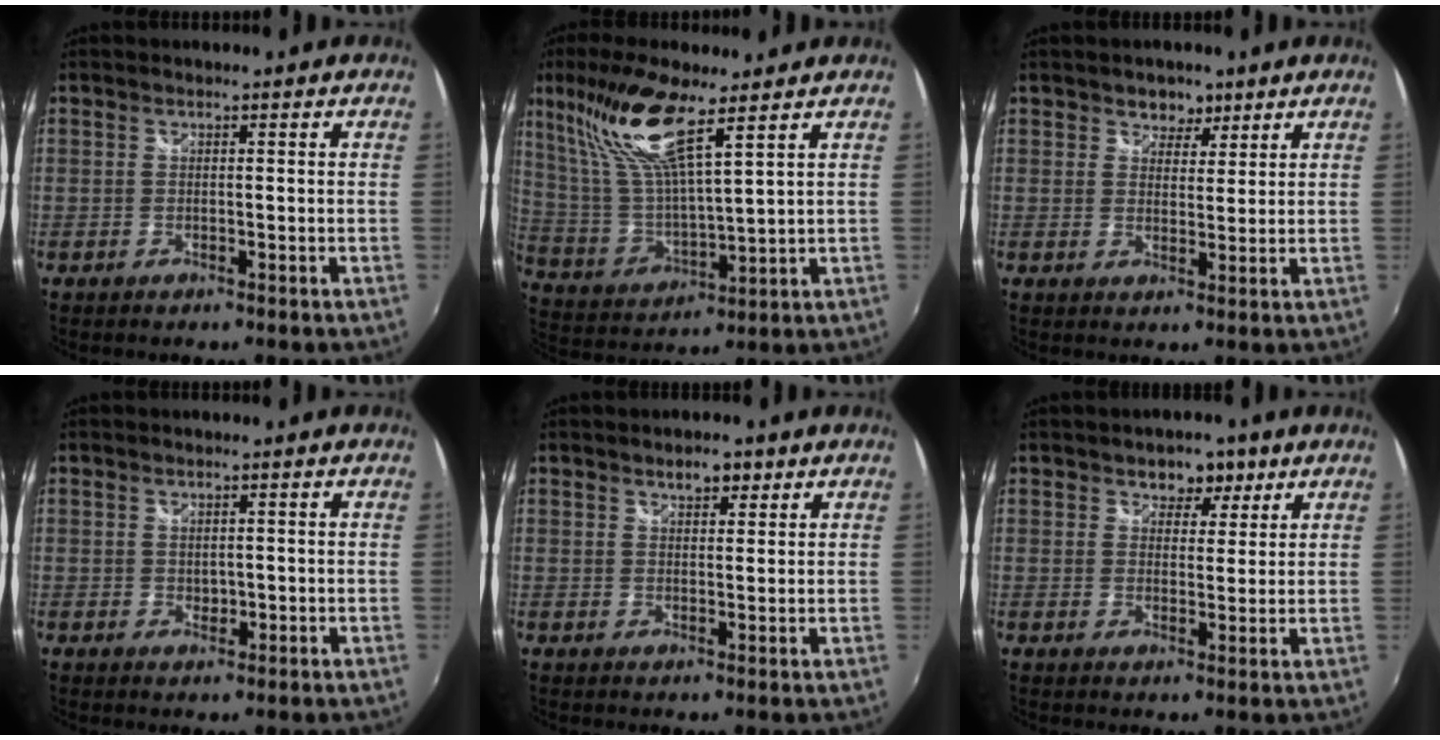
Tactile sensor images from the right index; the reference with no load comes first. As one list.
[{"total": 15.4, "force": [9.6, 2.8, 11.6], "torque": [-0.225, 0.020, 0.199]}, {"total": 3.6, "force": [2.3, 2.7, 0.7], "torque": [-0.001, 0.000, 0.035]}, {"total": 1.6, "force": [0.1, 1.4, 0.8], "torque": [-0.008, -0.001, 0.004]}, {"total": 3.3, "force": [2.1, 1.7, 1.9], "torque": [-0.026, 0.009, 0.033]}, {"total": 4.9, "force": [2.8, 3.5, 1.9], "torque": [-0.018, 0.003, 0.038]}]